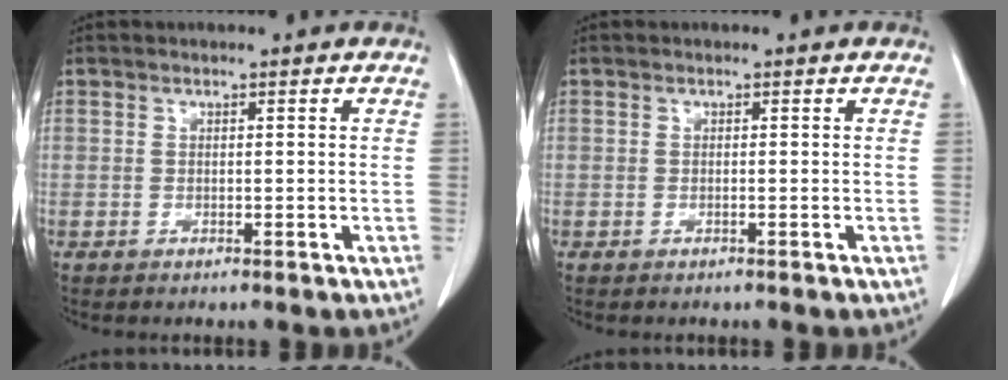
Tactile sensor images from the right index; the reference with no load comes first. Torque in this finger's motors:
{"motor_torque": [0.07, -0.01, 0.02, 0.01]}